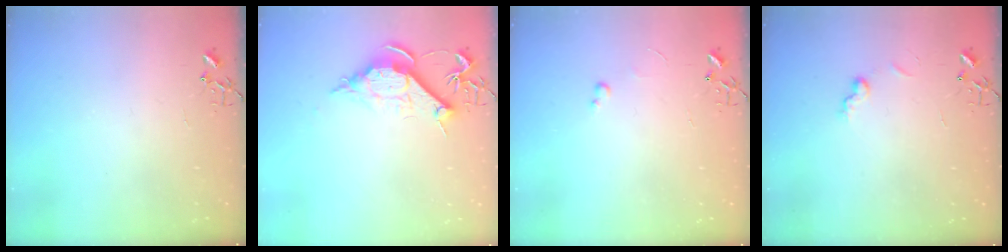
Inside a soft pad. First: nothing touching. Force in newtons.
{"total": 10.2, "press": 10.2, "slide": 1.0}
{"total": 2.6, "press": 2.6, "slide": 0.4}
{"total": 6.9, "press": 6.9, "slide": 0.7}